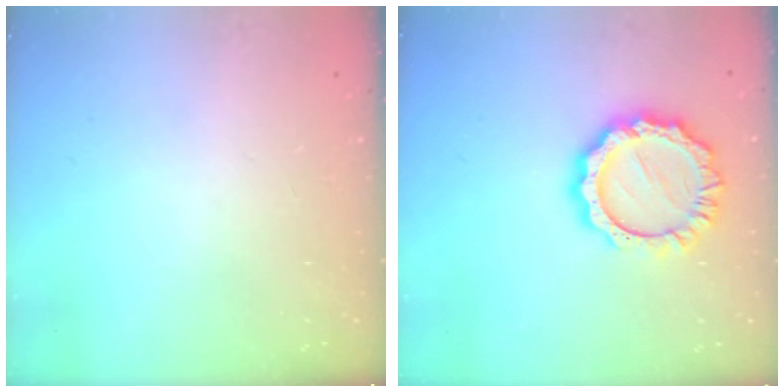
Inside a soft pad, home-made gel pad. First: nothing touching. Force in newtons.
{"total": 13.2, "press": 13.1, "slide": 1.1}